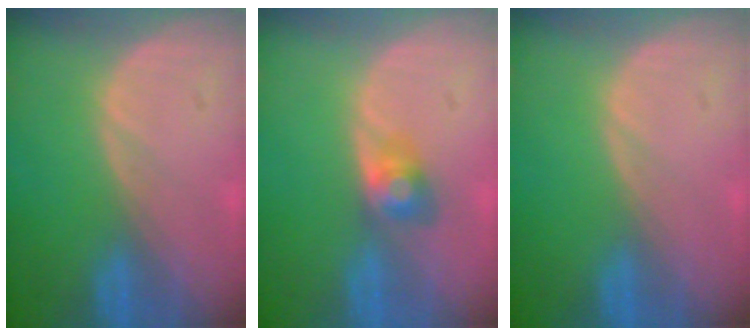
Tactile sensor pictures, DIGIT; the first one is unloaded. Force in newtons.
{"total": 2.9, "press": 2.9, "slide": 0.0}
{"total": 0.0}